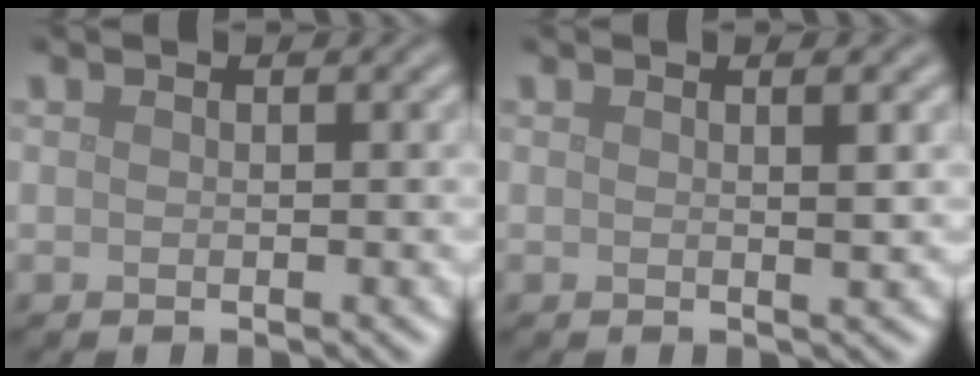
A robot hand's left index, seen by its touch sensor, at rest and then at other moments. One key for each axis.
{"total": 1.4, "fx": 0.4, "fy": 0.3, "fz": 1.3, "tx": -0.015, "ty": 0.003, "tz": 0.003}